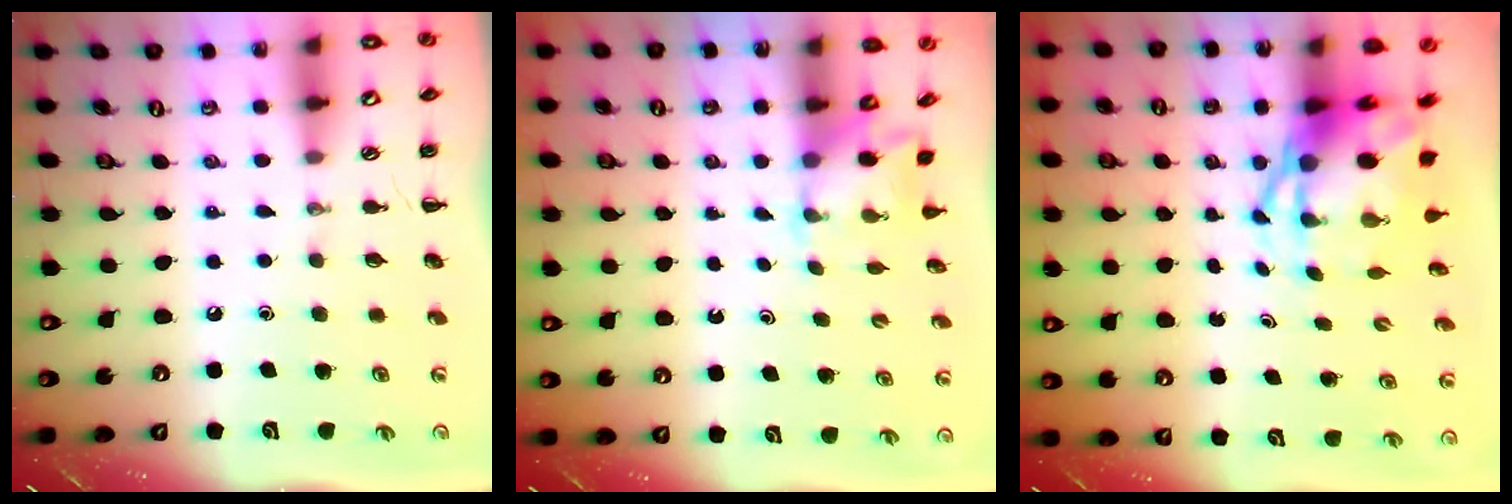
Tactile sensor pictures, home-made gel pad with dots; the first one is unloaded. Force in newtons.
{"total": 2.0, "press": 1.9, "slide": 0.6}
{"total": 6.2, "press": 6.0, "slide": 1.6}